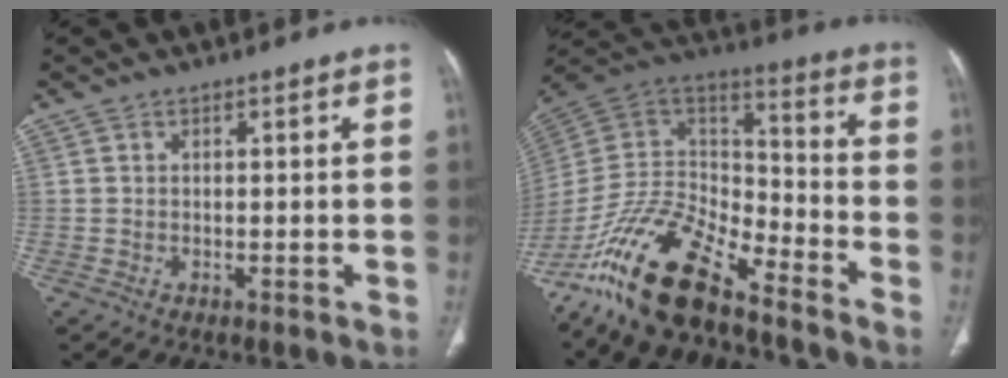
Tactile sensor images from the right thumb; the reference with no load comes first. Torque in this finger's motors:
{"motor_torque": [0.38, 0.19, 1.55, -1.23, 0.50]}